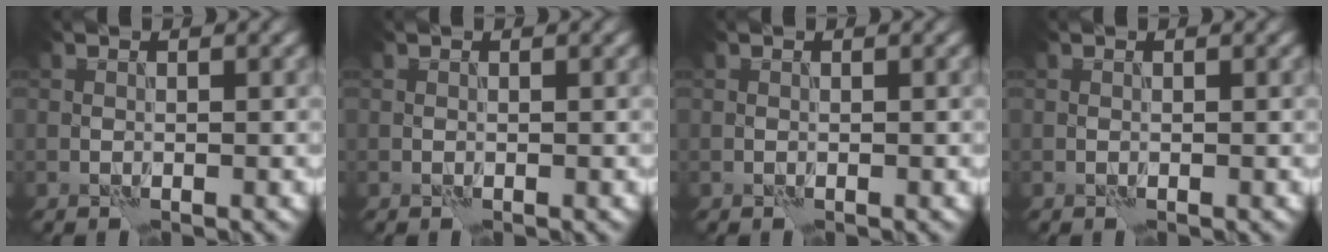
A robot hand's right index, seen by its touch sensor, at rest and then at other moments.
{"total": 0.0}
{"total": 0.0}
{"total": 0.0}